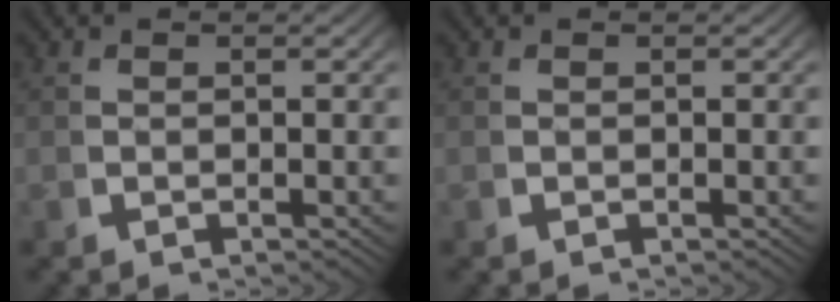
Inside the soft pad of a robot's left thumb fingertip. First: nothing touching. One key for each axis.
{"total": 0.0}